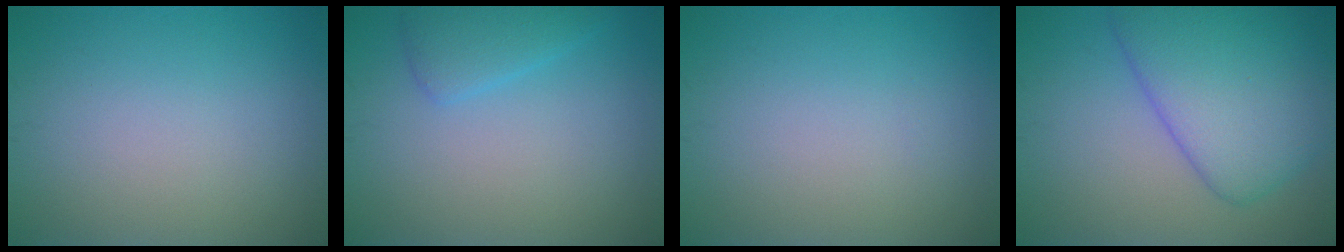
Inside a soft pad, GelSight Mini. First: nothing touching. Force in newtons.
{"total": 2.4, "press": 2.4, "slide": 0.1}
{"total": 0.0}
{"total": 7.8, "press": 7.8, "slide": 0.5}